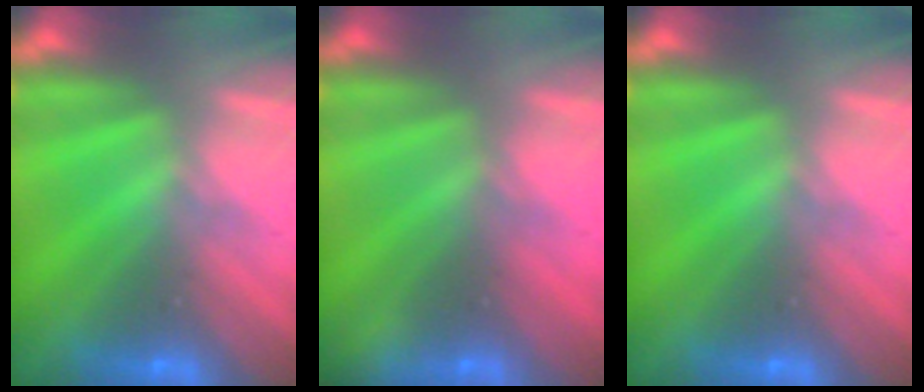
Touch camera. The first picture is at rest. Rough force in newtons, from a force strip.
{"total": 2.3}
{"total": 0.0}